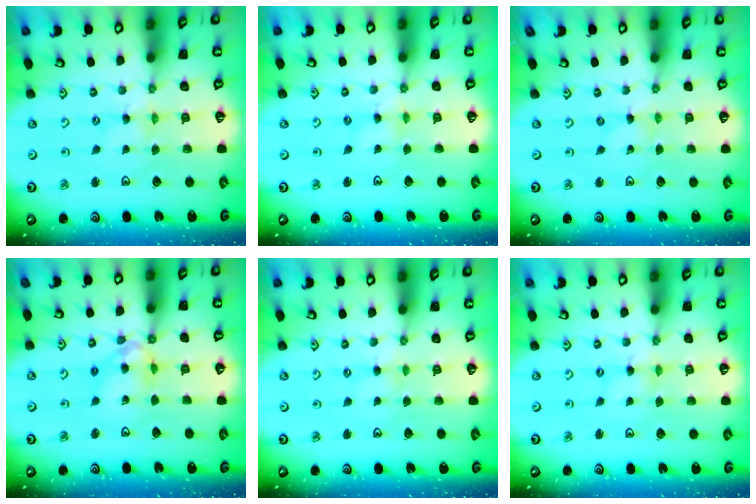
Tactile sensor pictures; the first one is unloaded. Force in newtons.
{"total": 1.7, "press": 1.6, "slide": 0.3}
{"total": 0.0}
{"total": 10.8, "press": 10.7, "slide": 1.3}
{"total": 1.3, "press": 1.2, "slide": 0.3}
{"total": 1.4, "press": 1.4, "slide": 0.2}